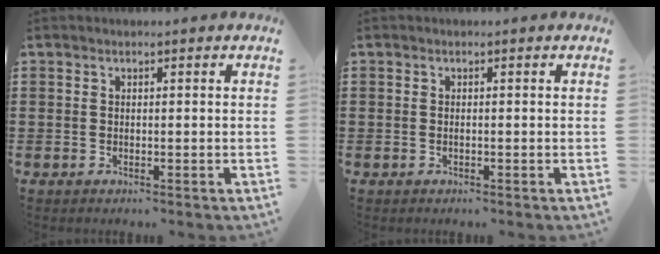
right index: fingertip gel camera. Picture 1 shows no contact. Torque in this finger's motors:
{"motor_torque": [-0.06, 0.02, 0.07, 0.00]}